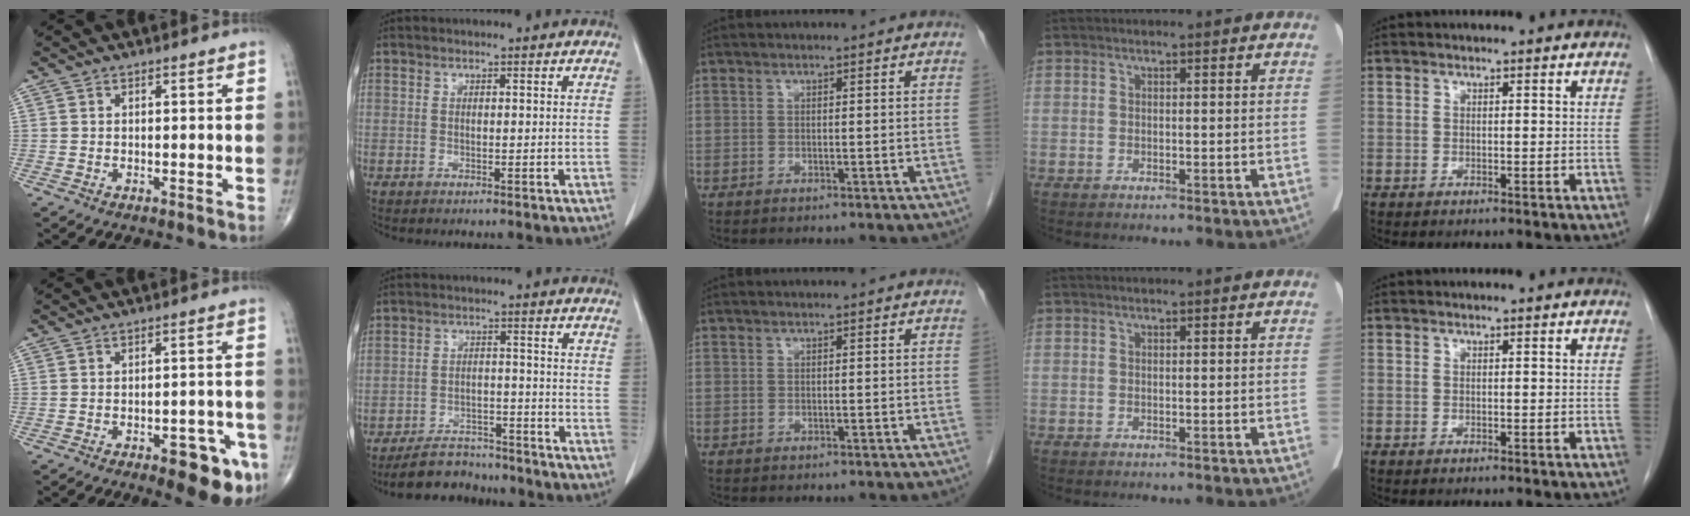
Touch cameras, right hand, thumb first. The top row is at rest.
{"thumb": {"total": 10.4, "force": [-5.1, 4.0, 8.2], "torque": [-0.078, 0.023, -0.057]}, "index": {"total": 7.7, "force": [-7.0, 3.0, 1.0], "torque": [-0.012, 0.006, -0.115]}}